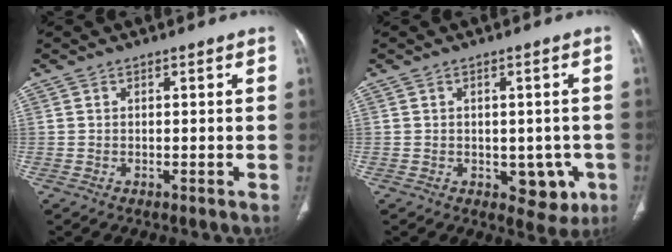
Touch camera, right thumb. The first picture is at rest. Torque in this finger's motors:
{"motor_torque": [0.77, 0.72, -0.23, 0.09, 0.02]}